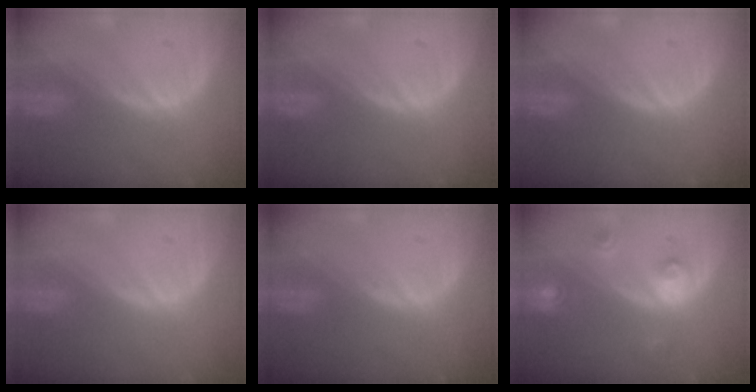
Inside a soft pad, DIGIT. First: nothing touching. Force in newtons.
{"total": 0.0}
{"total": 0.0}
{"total": 0.0}
{"total": 0.0}
{"total": 3.1, "press": 2.8, "slide": 1.2}